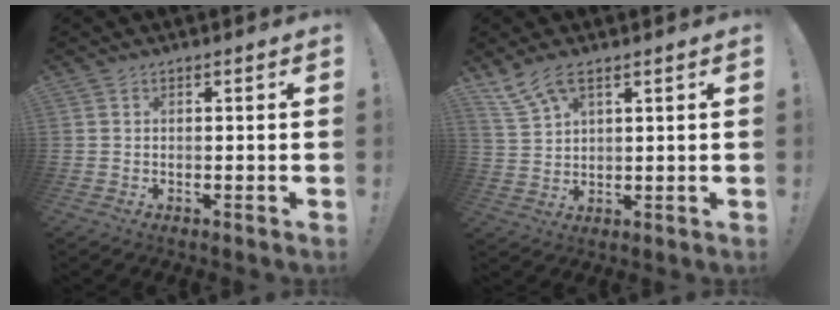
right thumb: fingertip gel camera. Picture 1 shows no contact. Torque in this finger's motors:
{"motor_torque": [0.10, 0.10, 0.42, 0.36, 0.01]}